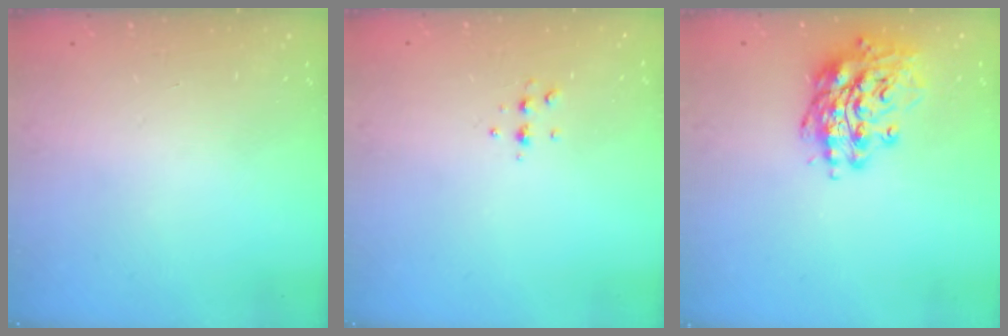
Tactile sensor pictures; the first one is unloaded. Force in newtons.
{"total": 4.7, "press": 4.6, "slide": 1.0}
{"total": 16.0, "press": 15.8, "slide": 2.7}